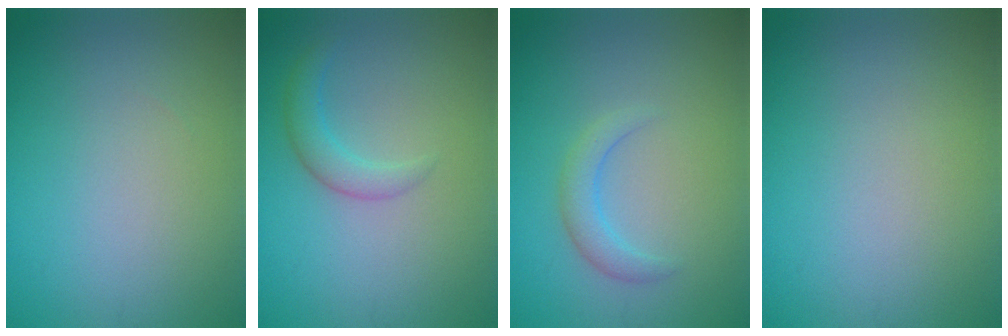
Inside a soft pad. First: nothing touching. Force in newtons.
{"total": 2.0, "press": 2.0, "slide": 0.1}
{"total": 2.1, "press": 2.0, "slide": 0.3}
{"total": 0.0}